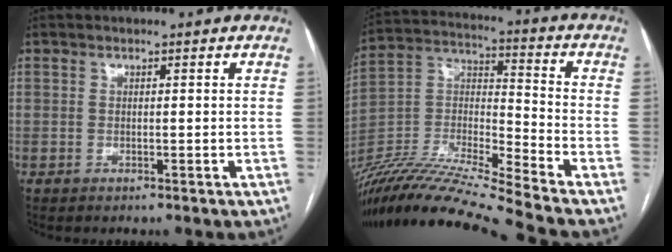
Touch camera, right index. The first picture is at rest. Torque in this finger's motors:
{"motor_torque": [-0.46, -1.56, 0.14, 0.07]}